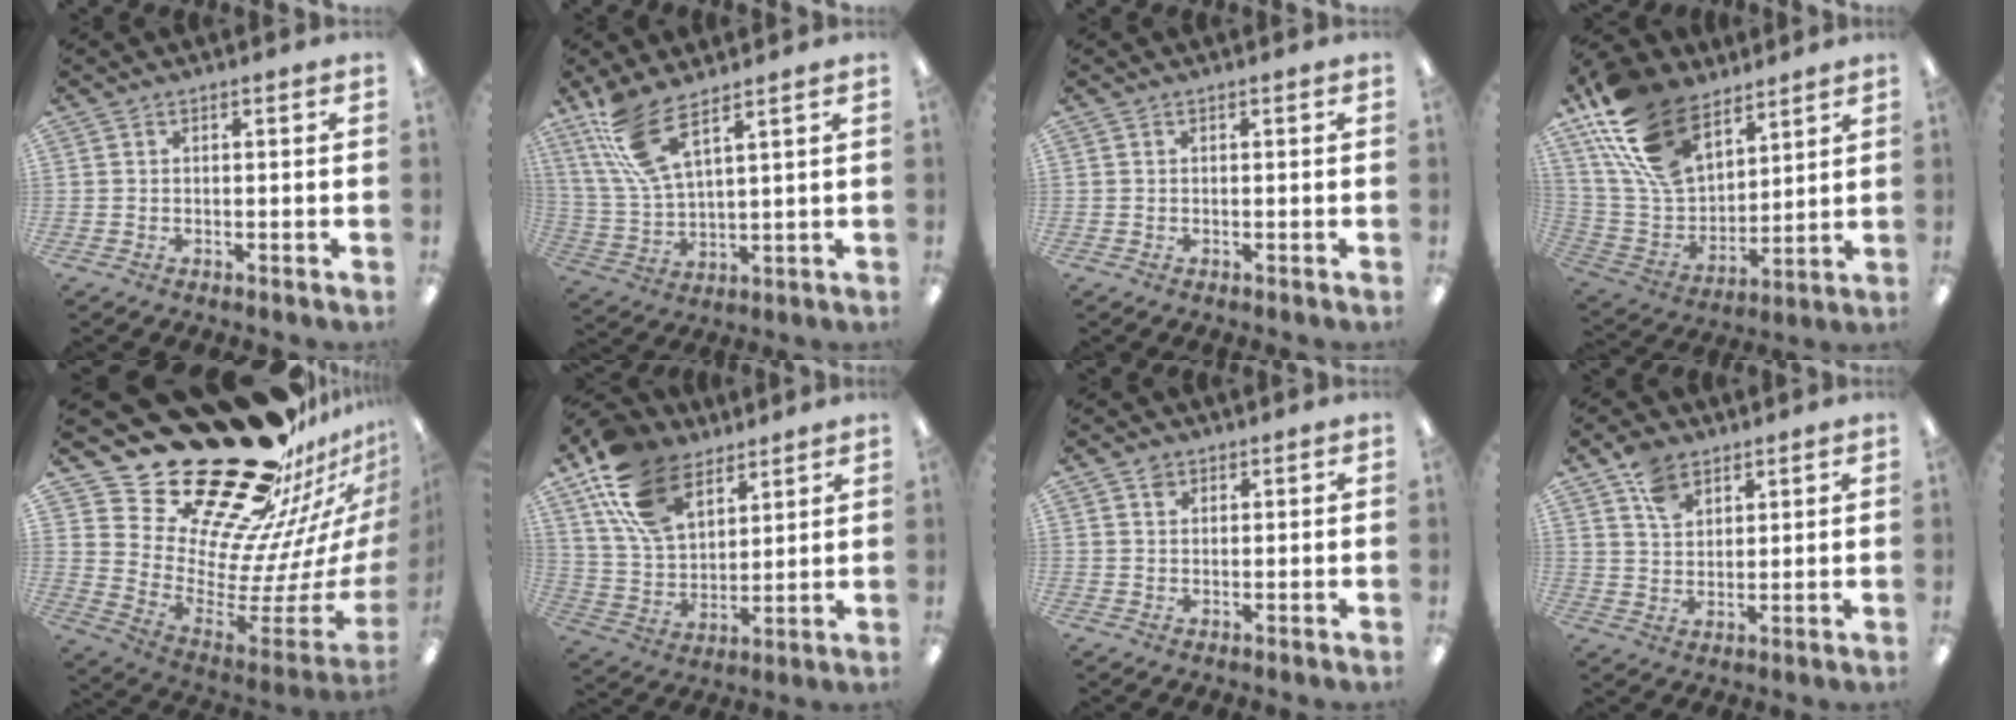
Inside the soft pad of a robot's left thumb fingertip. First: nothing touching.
{"total": 11.2, "force": [7.7, 3.0, 7.6], "torque": [-0.170, -0.029, 0.142]}
{"total": 0.0}
{"total": 22.0, "force": [13.9, 12.1, 12.0], "torque": [-0.266, -0.059, 0.262]}
{"total": 34.7, "force": [26.7, 14.2, 17.0], "torque": [-0.194, -0.237, 0.511]}
{"total": 17.5, "force": [10.7, 10.1, 9.5], "torque": [-0.201, -0.033, 0.203]}
{"total": 1.8, "force": [1.2, 1.2, 0.5], "torque": [-0.004, -0.003, 0.021]}
{"total": 7.4, "force": [4.9, 4.5, 3.2], "torque": [-0.063, -0.012, 0.093]}